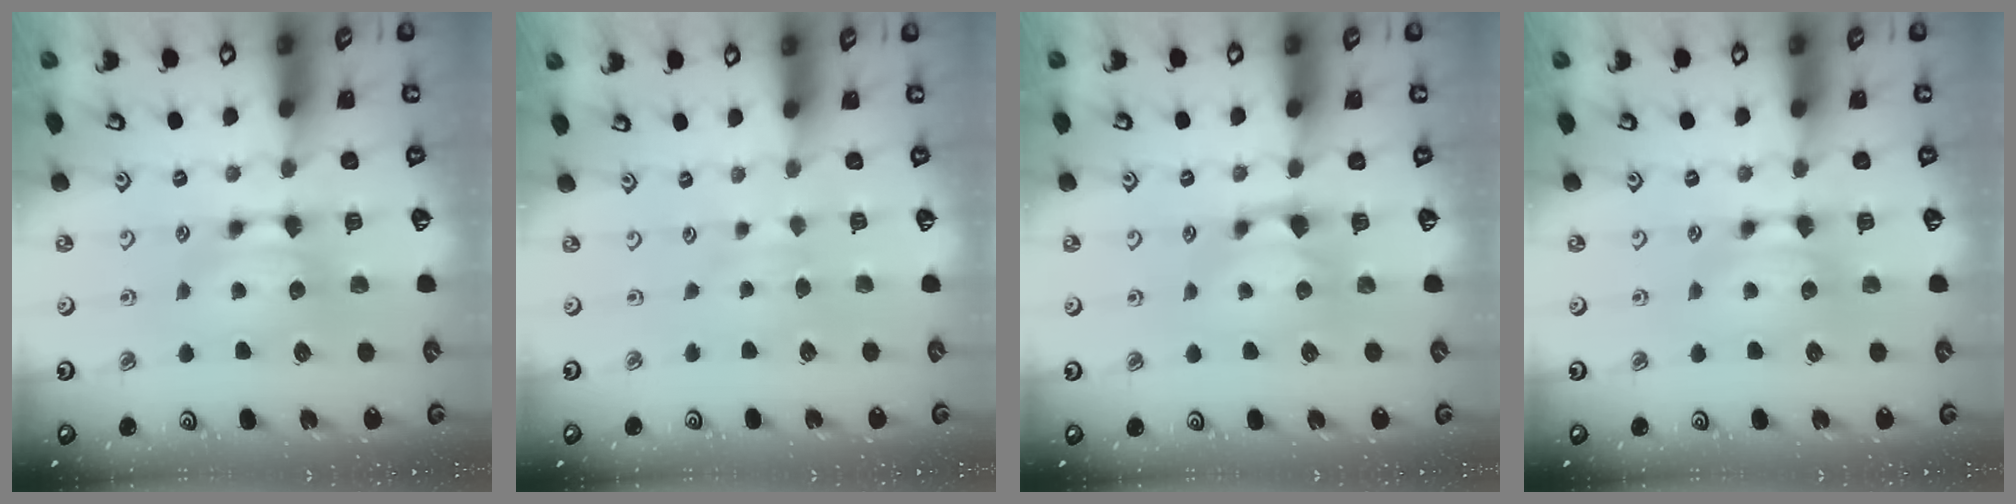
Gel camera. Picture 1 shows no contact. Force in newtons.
{"total": 2.5, "press": 2.5, "slide": 0.5}
{"total": 0.9, "press": 0.5, "slide": 0.7}
{"total": 0.0}